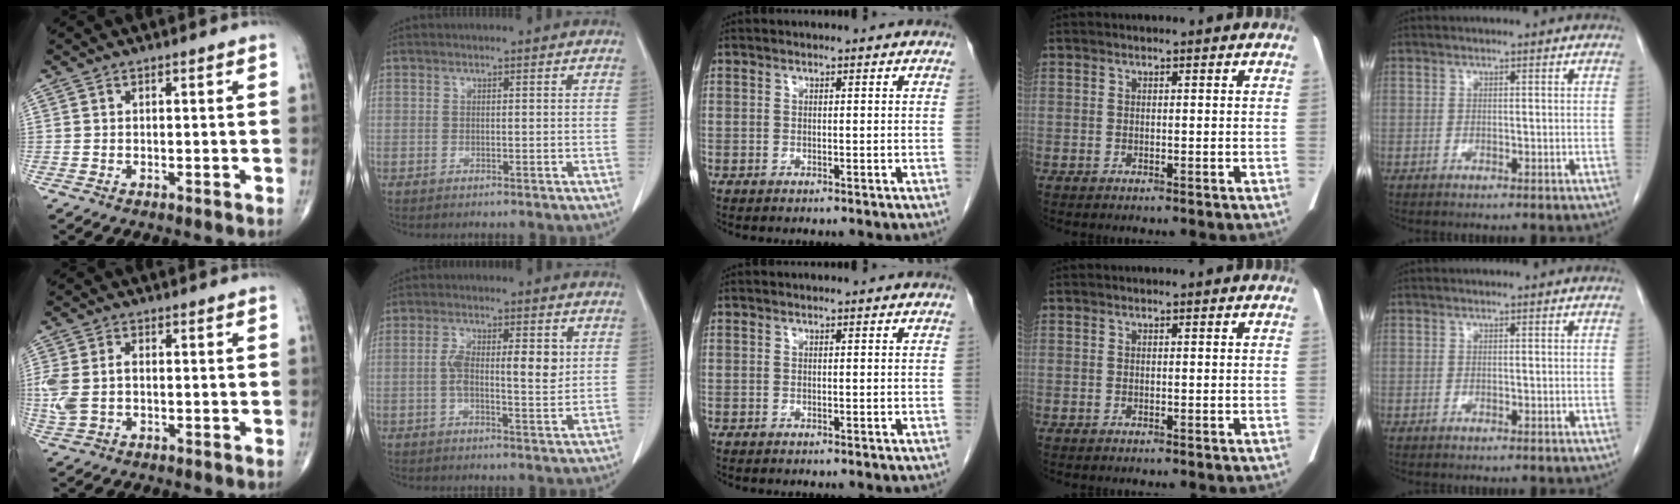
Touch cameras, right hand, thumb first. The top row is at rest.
{"thumb": {"total": 6.6, "force": [-0.2, 4.2, 5.1], "torque": [-0.136, 0.015, -0.001]}, "index": {"total": 7.6, "force": [0.8, 2.4, 7.1], "torque": [-0.126, 0.009, 0.011]}}